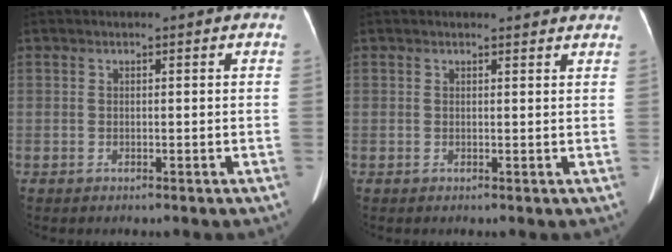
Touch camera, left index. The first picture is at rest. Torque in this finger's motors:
{"motor_torque": [0.33, -0.38, -0.01, 0.01]}